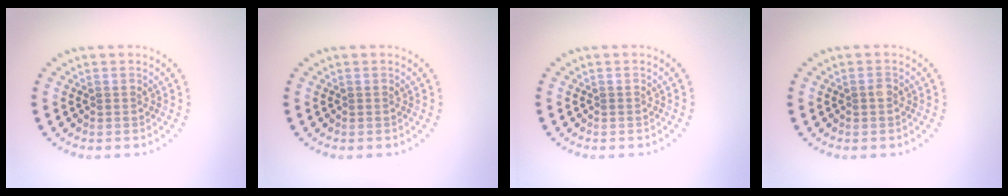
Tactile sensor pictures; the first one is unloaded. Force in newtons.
{"total": 0.0}
{"total": 0.0}
{"total": 0.5, "press": 0.5, "slide": 0.3}